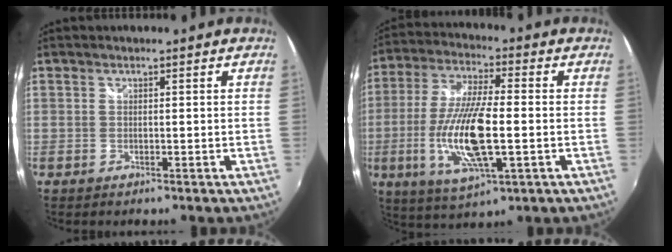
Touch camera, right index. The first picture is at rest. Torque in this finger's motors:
{"motor_torque": [2.14, 0.00, 0.57, 0.21]}